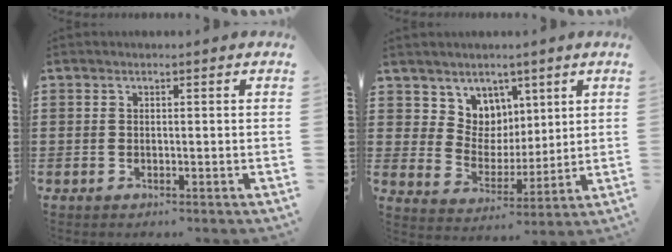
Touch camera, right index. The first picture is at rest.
{"total": 6.5, "force": [4.3, 4.8, -0.6], "torque": [-0.033, -0.024, 0.083]}